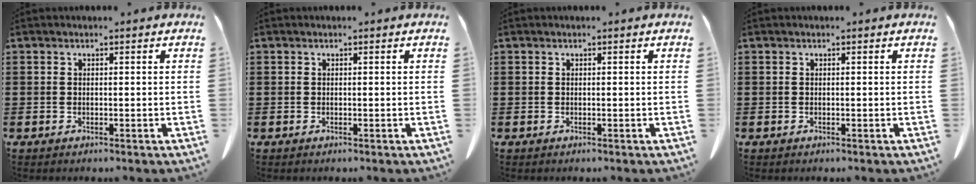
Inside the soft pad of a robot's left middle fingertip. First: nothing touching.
{"total": 0.0}
{"total": 0.0}
{"total": 0.0}